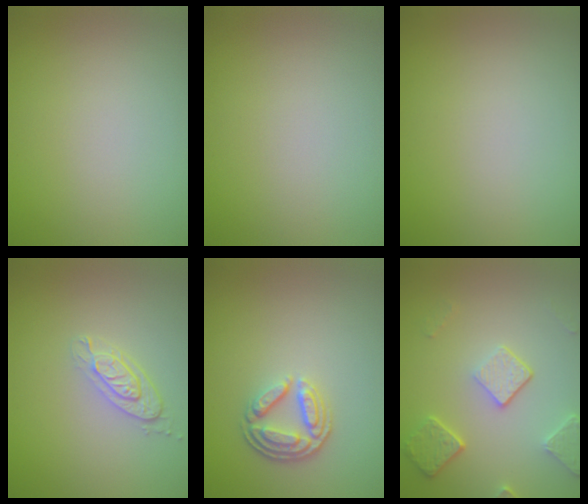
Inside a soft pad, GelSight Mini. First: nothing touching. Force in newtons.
{"total": 0.0}
{"total": 0.0}
{"total": 2.1, "press": 1.8, "slide": 1.1}
{"total": 3.6, "press": 2.8, "slide": 2.2}
{"total": 4.0, "press": 3.1, "slide": 2.6}